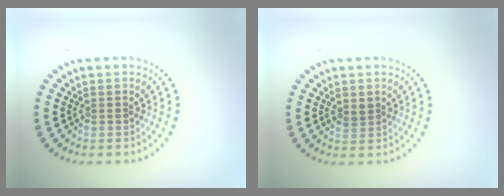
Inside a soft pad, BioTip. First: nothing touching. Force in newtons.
{"total": 1.1, "press": 0.9, "slide": 0.5}